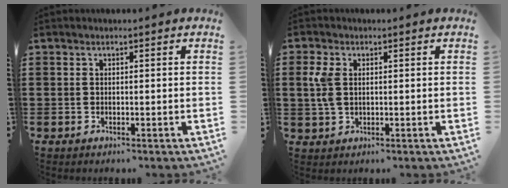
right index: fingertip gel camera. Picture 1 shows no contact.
{"total": 3.8, "force": [0.8, 2.3, 2.9], "torque": [-0.078, 0.003, 0.009]}